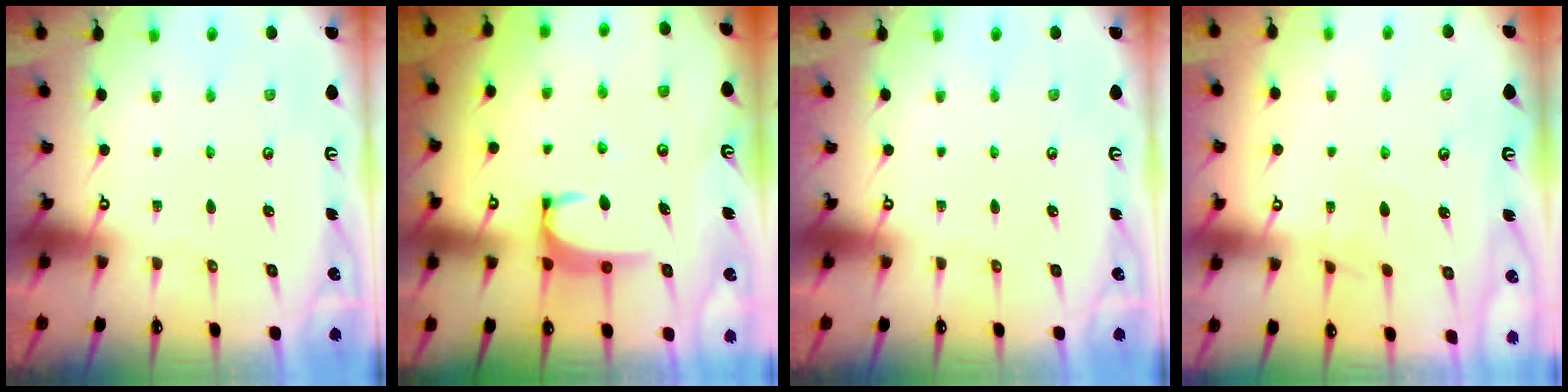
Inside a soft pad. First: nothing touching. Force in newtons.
{"total": 2.9, "press": 2.8, "slide": 0.5}
{"total": 0.0}
{"total": 2.2, "press": 2.2, "slide": 0.4}